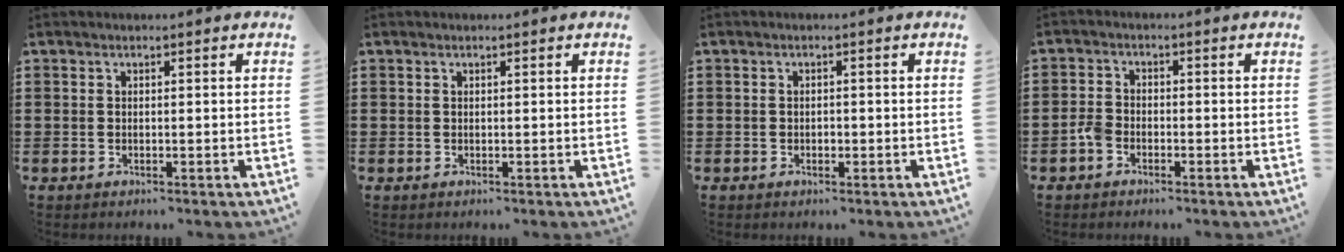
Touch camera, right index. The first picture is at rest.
{"total": 0.0}
{"total": 0.6, "force": [-0.2, 0.5, 0.3], "torque": [-0.006, 0.001, -0.003]}
{"total": 2.6, "force": [-1.4, 1.7, 1.5], "torque": [-0.051, -0.006, -0.033]}